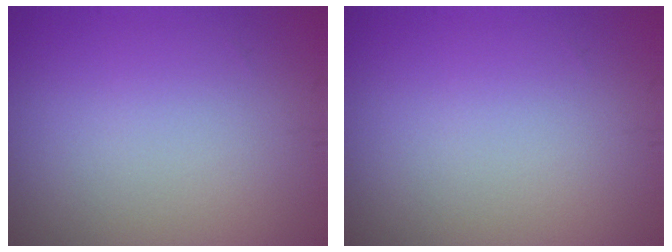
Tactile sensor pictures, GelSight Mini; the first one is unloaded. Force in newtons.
{"total": 0.0}